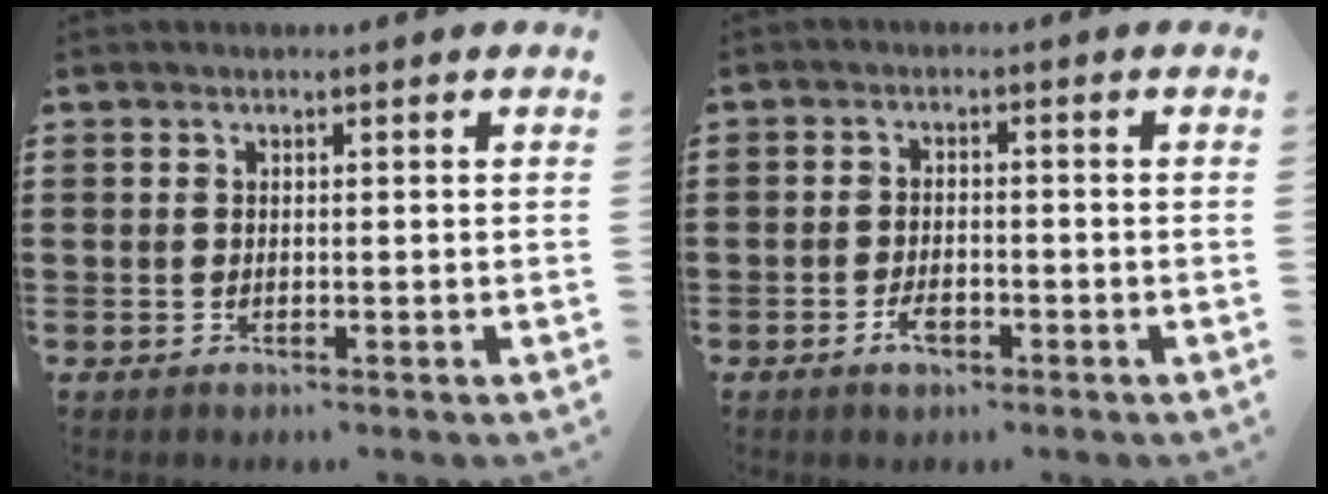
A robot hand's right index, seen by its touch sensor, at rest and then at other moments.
{"total": 3.1, "force": [-1.5, 1.4, 2.4], "torque": [-0.050, -0.001, -0.030]}